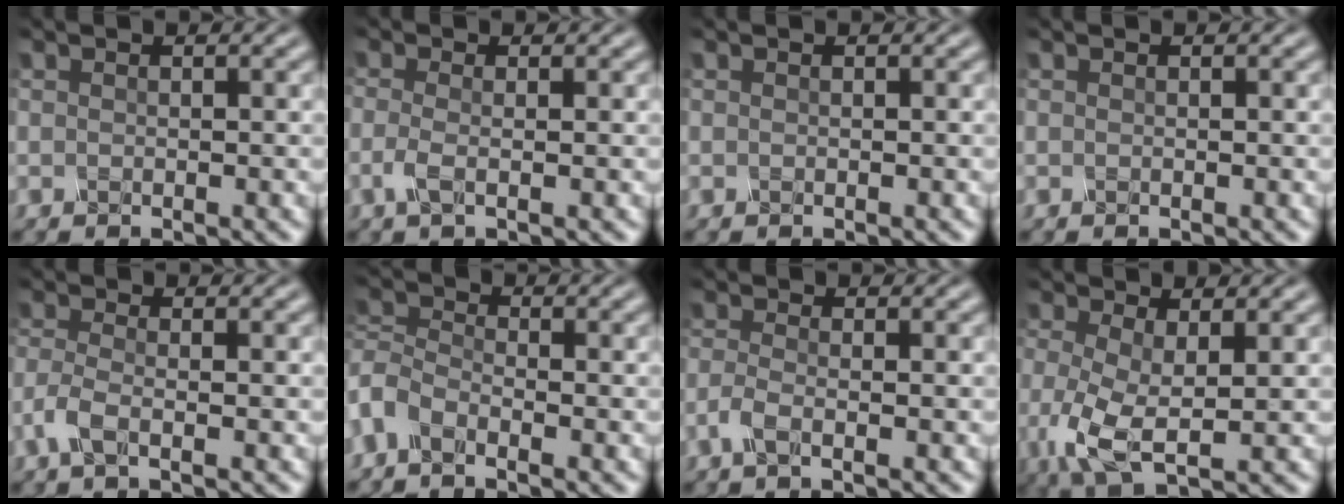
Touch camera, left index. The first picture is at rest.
{"total": 1.1, "force": [-0.6, 0.1, 1.0], "torque": [-0.035, -0.002, -0.002]}
{"total": 0.0}
{"total": 0.0}
{"total": 1.8, "force": [-1.3, 0.1, 1.1], "torque": [-0.047, -0.002, -0.020]}
{"total": 3.0, "force": [-2.3, 1.2, 1.3], "torque": [-0.047, 0.003, -0.046]}
{"total": 1.4, "force": [-1.1, 0.0, 0.8], "torque": [-0.034, -0.002, -0.016]}
{"total": 4.4, "force": [-1.1, 1.8, 3.9], "torque": [-0.109, -0.015, -0.003]}